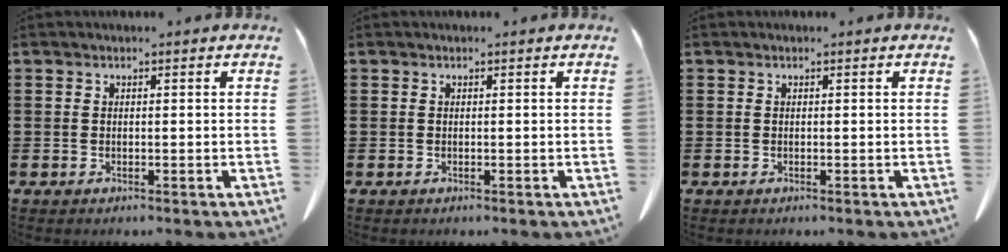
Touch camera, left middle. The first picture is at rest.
{"total": 0.0}
{"total": 0.0}